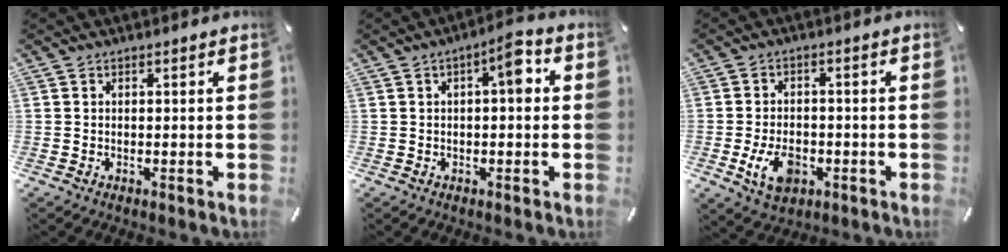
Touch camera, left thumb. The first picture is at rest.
{"total": 6.1, "force": [0.7, 2.1, 5.7], "torque": [-0.086, 0.008, 0.003]}
{"total": 7.9, "force": [-2.6, 5.3, 5.3], "torque": [-0.099, 0.003, -0.049]}